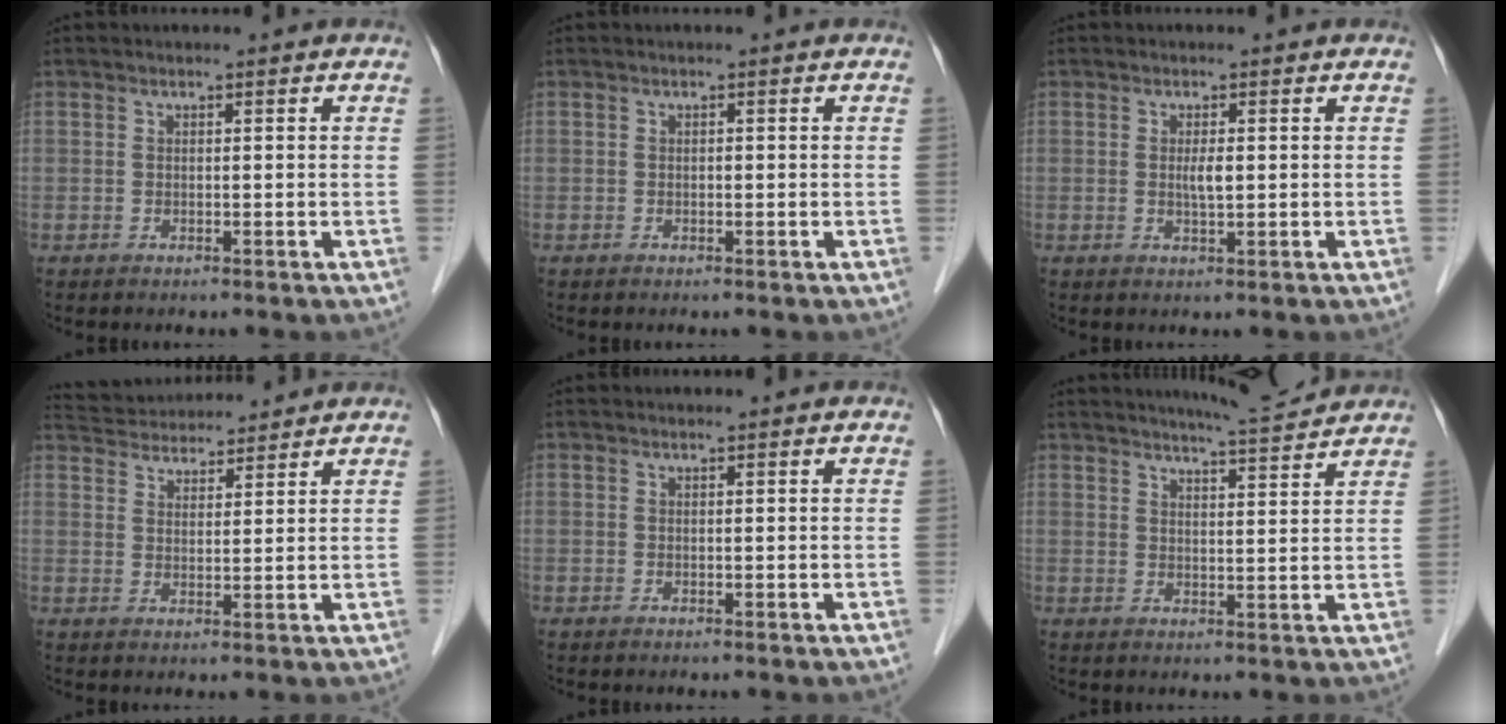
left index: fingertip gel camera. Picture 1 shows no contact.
{"total": 0.0}
{"total": 1.9, "force": [0.2, 0.3, 1.8], "torque": [-0.037, -0.001, 0.004]}
{"total": 10.7, "force": [10.2, 2.0, 2.3], "torque": [-0.043, 0.034, 0.161]}
{"total": 0.7, "force": [0.7, 0.1, 0.1], "torque": [-0.008, 0.007, 0.012]}
{"total": 7.0, "force": [6.8, -0.2, 1.6], "torque": [-0.038, 0.000, 0.093]}